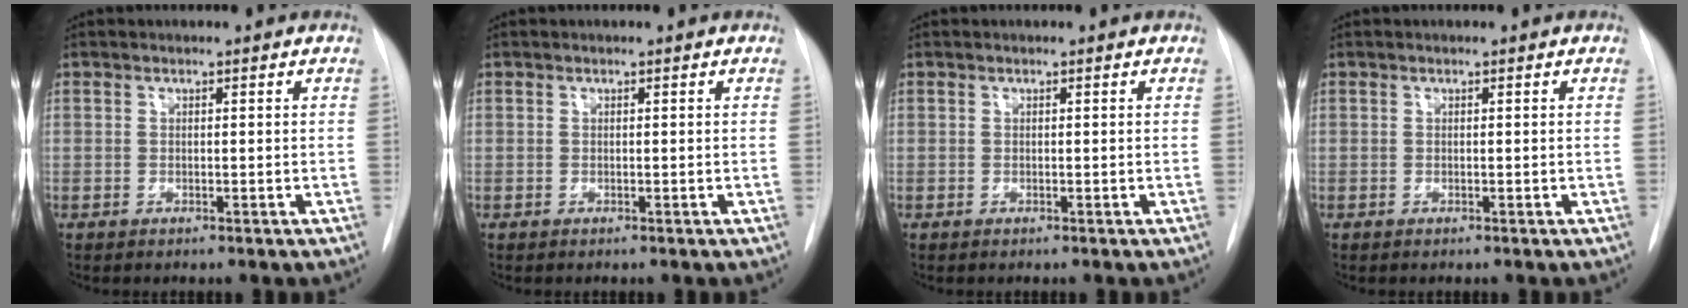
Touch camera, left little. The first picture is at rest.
{"total": 0.0}
{"total": 0.0}
{"total": 0.0}